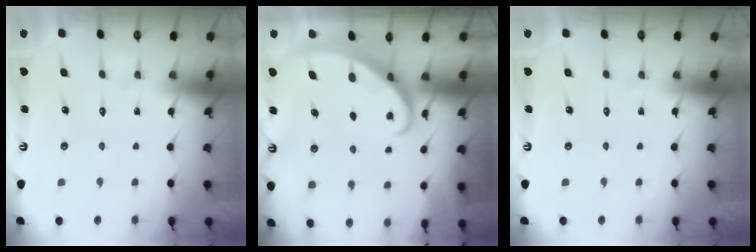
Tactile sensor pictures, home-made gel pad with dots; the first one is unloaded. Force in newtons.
{"total": 2.1, "press": 2.0, "slide": 0.3}
{"total": 0.0}